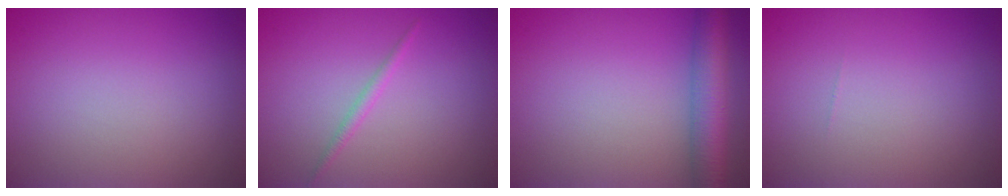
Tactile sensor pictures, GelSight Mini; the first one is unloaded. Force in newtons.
{"total": 1.0, "press": 1.0, "slide": 0.0}
{"total": 5.4, "press": 5.4, "slide": 0.3}
{"total": 0.0}